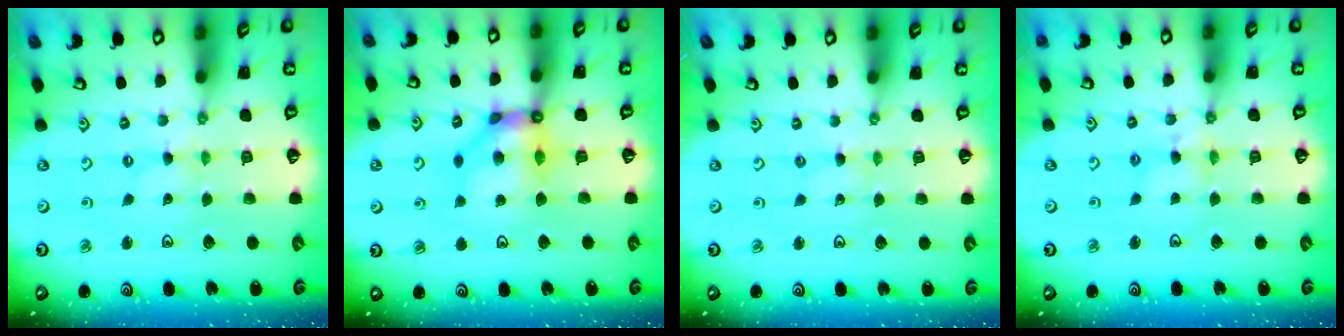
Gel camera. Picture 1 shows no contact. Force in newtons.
{"total": 9.8, "press": 9.7, "slide": 1.4}
{"total": 0.6, "press": 0.6, "slide": 0.1}
{"total": 5.2, "press": 5.2, "slide": 0.4}